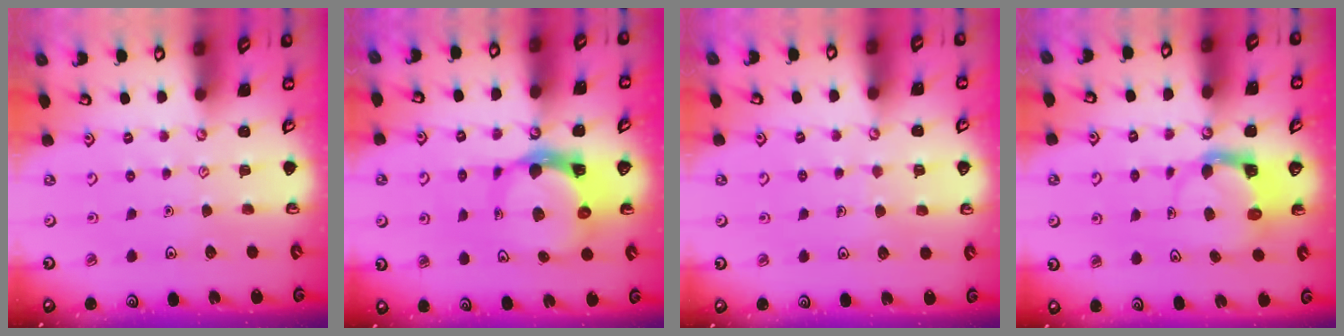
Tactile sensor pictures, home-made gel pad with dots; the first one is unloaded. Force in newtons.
{"total": 7.4, "press": 7.3, "slide": 1.1}
{"total": 3.8, "press": 3.7, "slide": 0.2}
{"total": 4.0, "press": 3.9, "slide": 0.4}